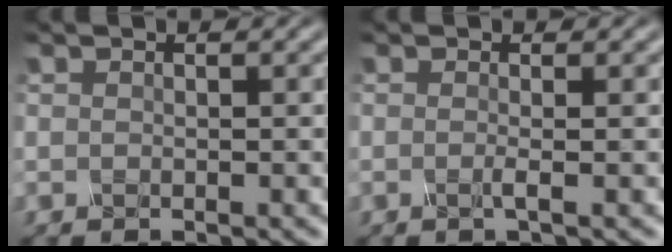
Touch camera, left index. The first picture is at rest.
{"total": 0.6, "force": [-0.2, 0.0, 0.6], "torque": [-0.015, -0.001, -0.005]}